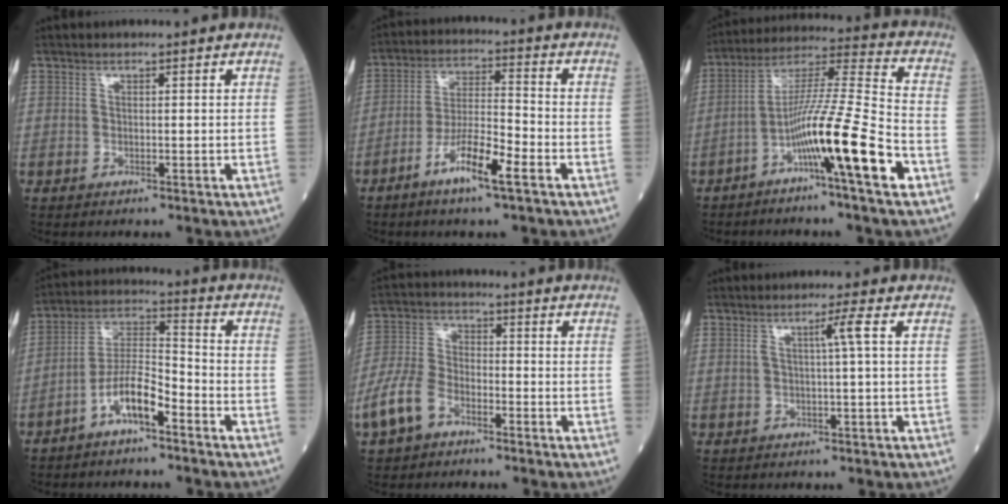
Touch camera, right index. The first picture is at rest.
{"total": 8.8, "force": [-4.9, 0.7, 7.3], "torque": [-0.142, -0.005, -0.092]}
{"total": 14.3, "force": [-6.3, -1.0, 12.8], "torque": [-0.227, -0.002, -0.117]}
{"total": 8.0, "force": [-4.7, 1.8, 6.3], "torque": [-0.130, 0.015, -0.093]}
{"total": 7.7, "force": [-4.5, 4.3, 4.5], "torque": [-0.122, 0.004, -0.093]}
{"total": 2.7, "force": [0.4, -0.8, 2.5], "torque": [-0.045, 0.001, 0.008]}